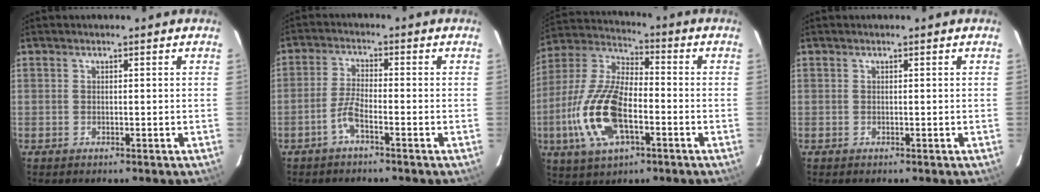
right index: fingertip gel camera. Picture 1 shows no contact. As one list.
[{"total": 3.8, "force": [-2.4, 0.7, 2.8], "torque": [-0.072, 0.007, -0.052]}, {"total": 17.1, "force": [-5.3, 7.8, 14.2], "torque": [-0.314, -0.004, -0.100]}, {"total": 0.0}]